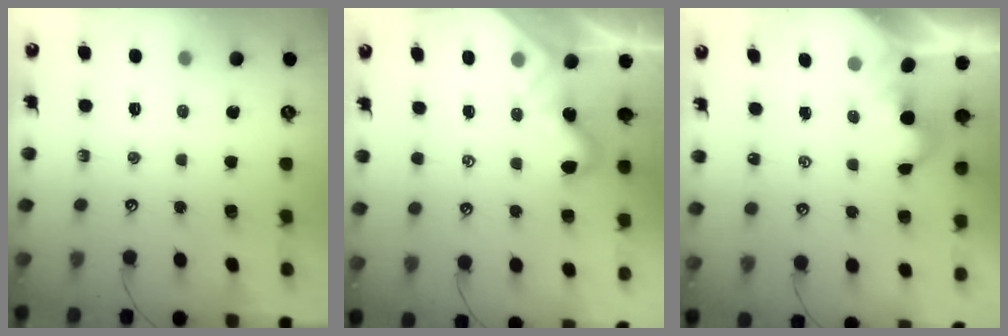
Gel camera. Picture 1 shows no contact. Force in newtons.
{"total": 1.8, "press": 1.8, "slide": 0.4}
{"total": 1.4, "press": 1.3, "slide": 0.3}